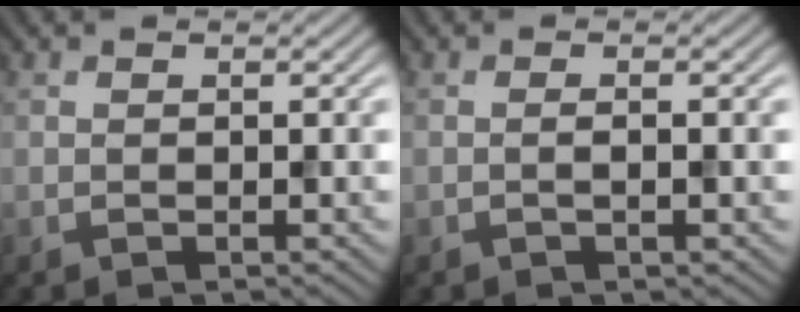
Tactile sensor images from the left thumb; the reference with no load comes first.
{"total": 1.0, "force": [-0.3, 0.0, 1.0], "torque": [-0.018, 0.003, -0.008]}